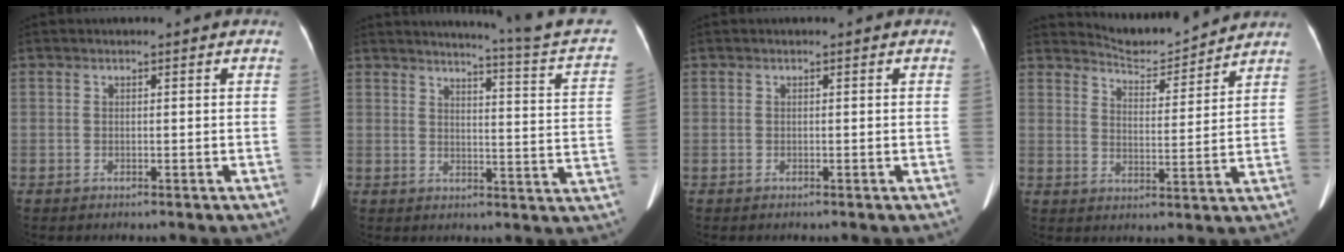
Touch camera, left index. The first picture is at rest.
{"total": 14.6, "force": [13.3, -1.8, 5.8], "torque": [-0.086, -0.080, 0.139]}
{"total": 0.0}
{"total": 8.0, "force": [8.0, 0.2, 0.3], "torque": [-0.016, -0.003, 0.125]}